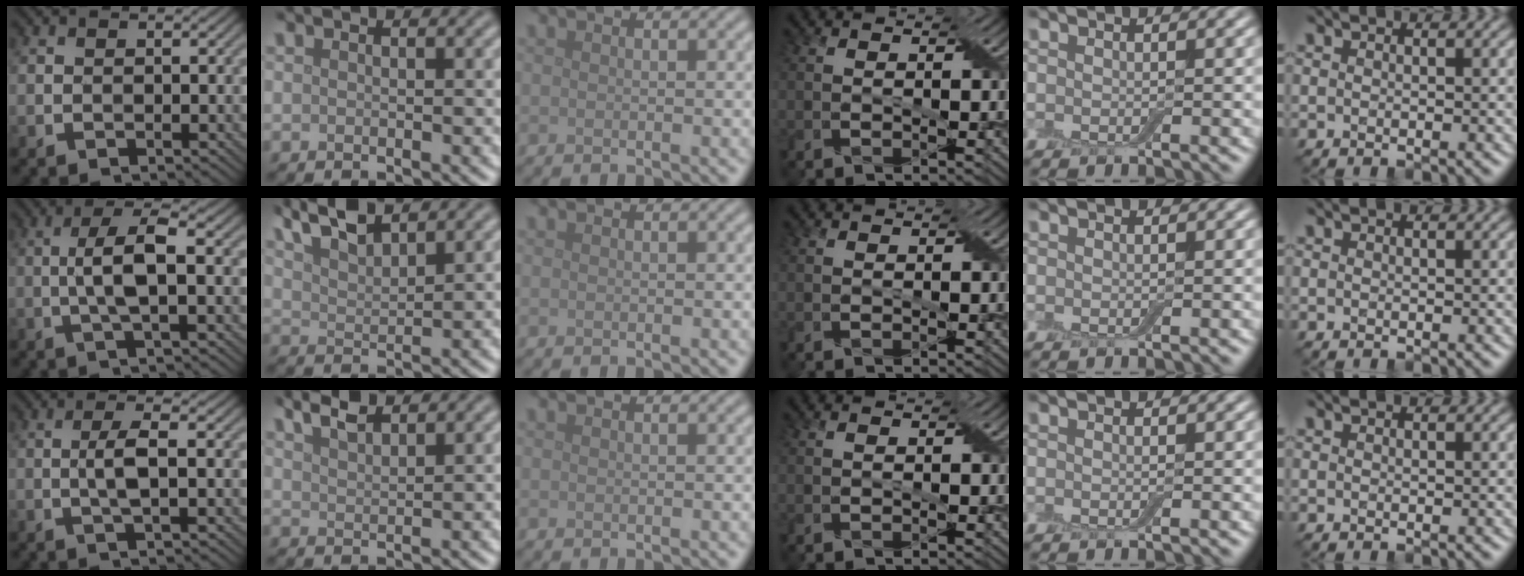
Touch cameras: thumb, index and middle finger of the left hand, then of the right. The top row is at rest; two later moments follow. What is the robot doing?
{"motion": "insert", "object": "box of matches"}